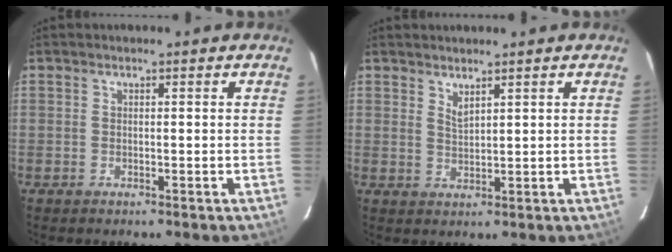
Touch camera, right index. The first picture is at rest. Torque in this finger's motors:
{"motor_torque": [-0.12, -0.06, 0.02, 0.02]}